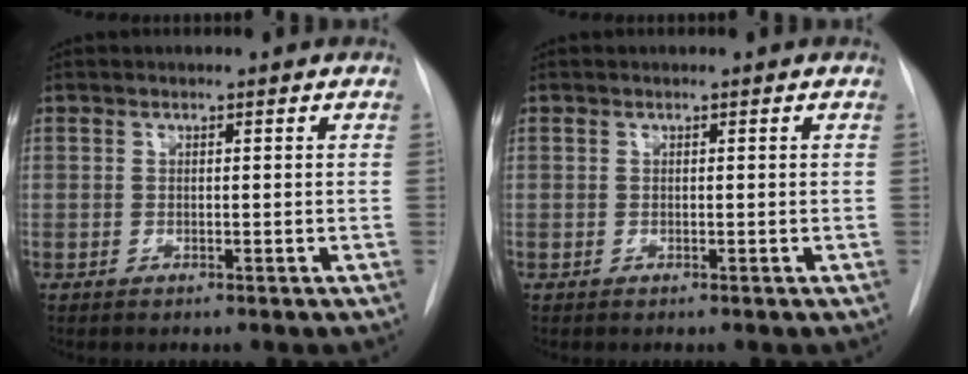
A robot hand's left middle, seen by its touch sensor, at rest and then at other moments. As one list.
[{"total": 0.0}]